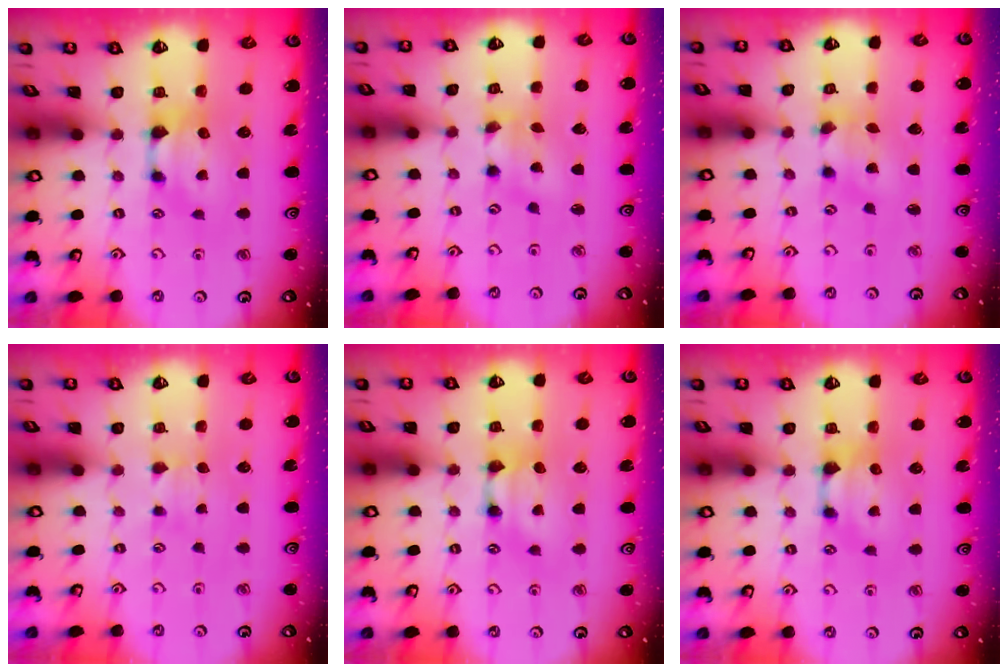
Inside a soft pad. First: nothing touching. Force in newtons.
{"total": 1.1, "press": 0.3, "slide": 1.1}
{"total": 1.9, "press": 1.4, "slide": 1.3}
{"total": 1.6, "press": 1.5, "slide": 0.5}
{"total": 1.6, "press": 1.6, "slide": 0.2}
{"total": 0.0}